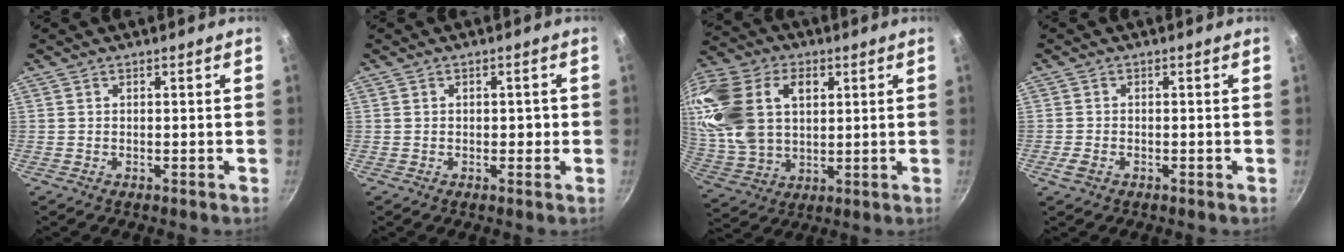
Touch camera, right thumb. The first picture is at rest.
{"total": 1.5, "force": [-0.1, 1.2, 1.0], "torque": [-0.005, 0.006, -0.001]}
{"total": 22.2, "force": [6.2, 15.1, 15.0], "torque": [-0.313, 0.003, 0.119]}
{"total": 2.3, "force": [-1.1, 1.4, 1.4], "torque": [-0.030, 0.005, -0.023]}